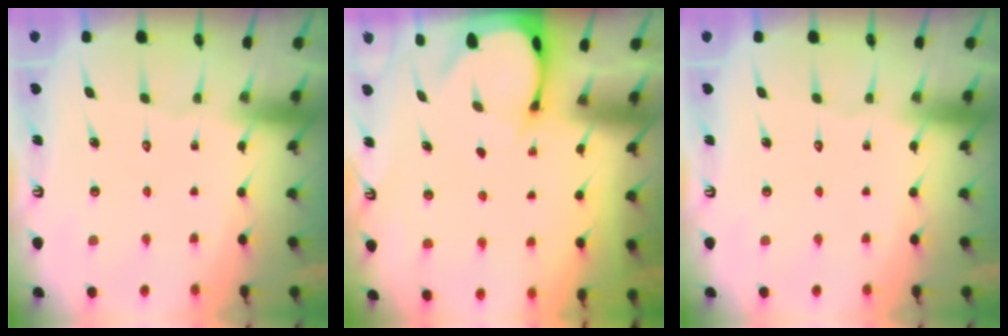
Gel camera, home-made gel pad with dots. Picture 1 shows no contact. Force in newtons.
{"total": 2.7, "press": 2.7, "slide": 0.3}
{"total": 0.0}